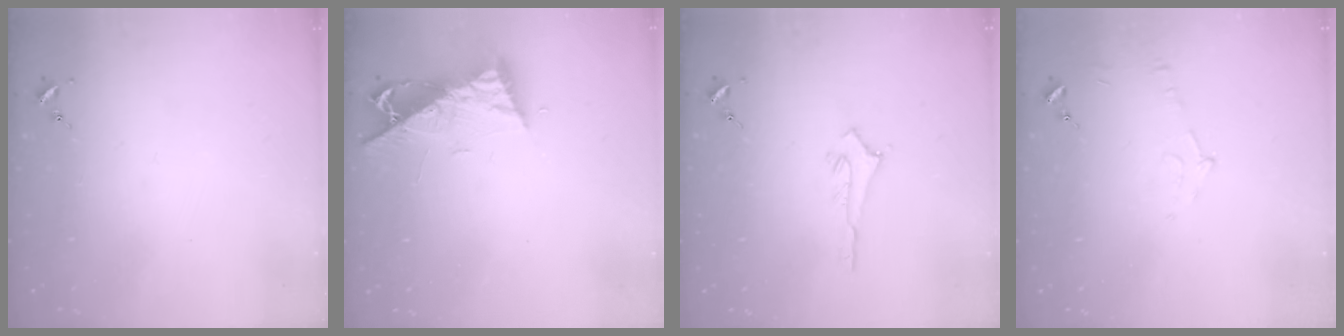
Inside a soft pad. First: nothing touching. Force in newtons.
{"total": 9.7, "press": 9.7, "slide": 0.7}
{"total": 2.9, "press": 2.9, "slide": 0.2}
{"total": 5.4, "press": 5.4, "slide": 0.7}